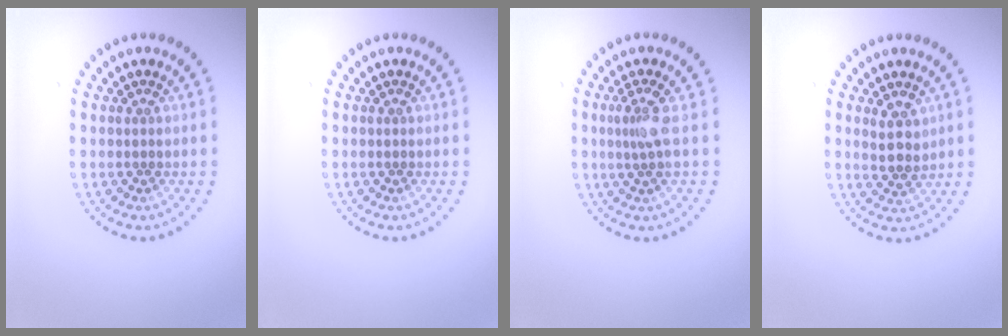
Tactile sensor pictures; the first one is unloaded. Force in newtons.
{"total": 0.0}
{"total": 2.0, "press": 1.5, "slide": 1.4}
{"total": 2.4, "press": 2.1, "slide": 1.2}